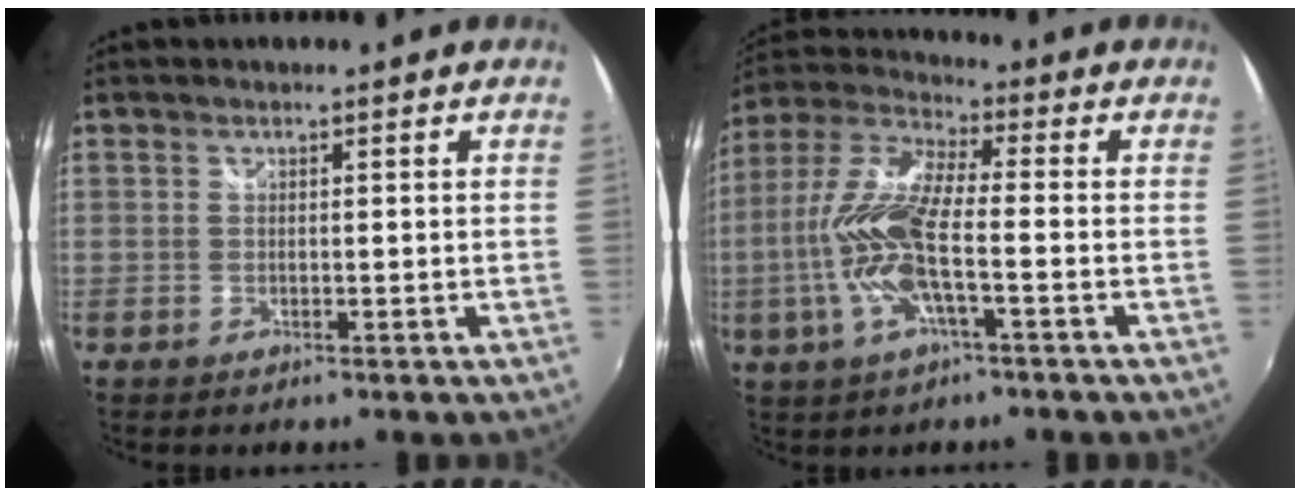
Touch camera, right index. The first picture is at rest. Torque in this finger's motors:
{"motor_torque": [1.28, -0.85, 0.91, 0.21]}